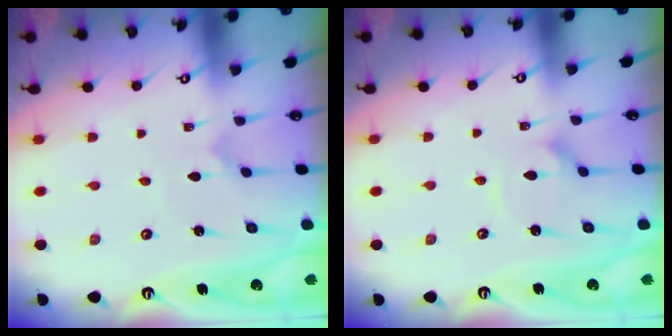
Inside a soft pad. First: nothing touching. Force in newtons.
{"total": 2.2, "press": 2.2, "slide": 0.3}